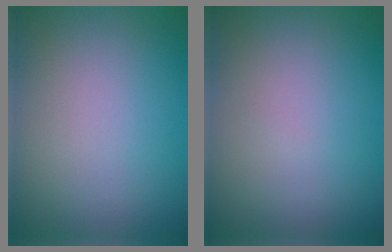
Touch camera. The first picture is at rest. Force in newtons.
{"total": 0.0}